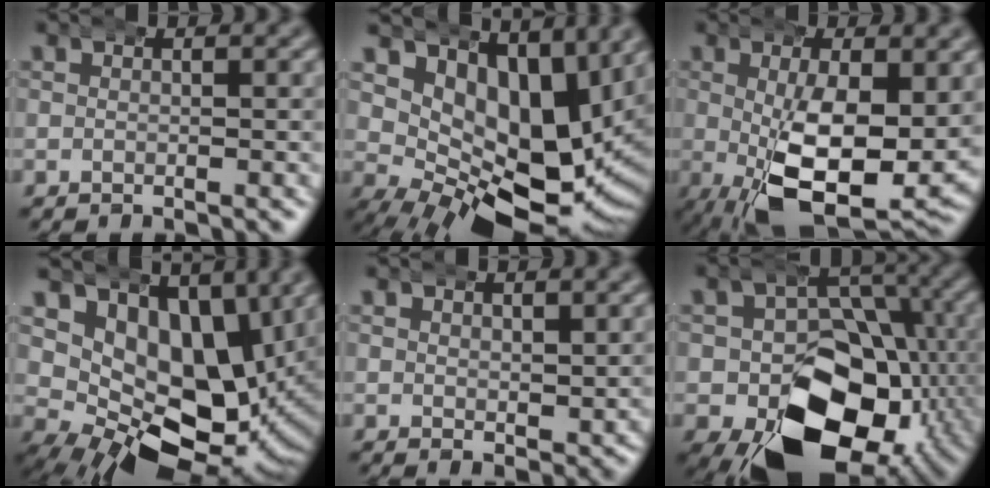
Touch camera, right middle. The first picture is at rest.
{"total": 13.4, "force": [3.0, 7.7, 10.5], "torque": [-0.166, -0.021, 0.058]}
{"total": 10.1, "force": [-1.0, 4.4, 9.0], "torque": [-0.162, -0.038, 0.010]}
{"total": 16.1, "force": [1.6, 11.7, 11.0], "torque": [-0.191, -0.046, 0.036]}
{"total": 1.9, "force": [1.8, 0.3, 0.1], "torque": [0.007, 0.000, 0.033]}
{"total": 16.2, "force": [-4.1, 11.5, 10.6], "torque": [-0.184, -0.065, -0.040]}